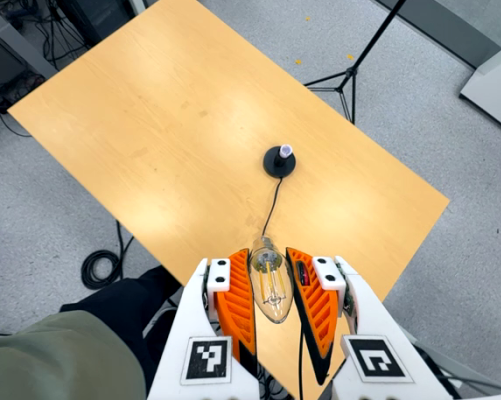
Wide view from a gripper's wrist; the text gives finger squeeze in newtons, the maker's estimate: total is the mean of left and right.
{"total": 15.3, "left": 15.3, "right": 15.3}